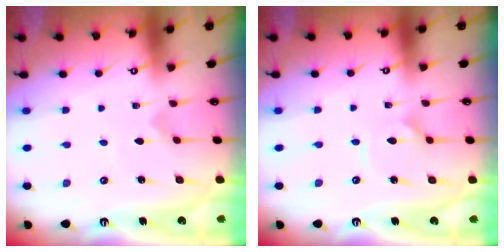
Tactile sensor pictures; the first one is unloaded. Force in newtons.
{"total": 2.9, "press": 2.8, "slide": 0.4}